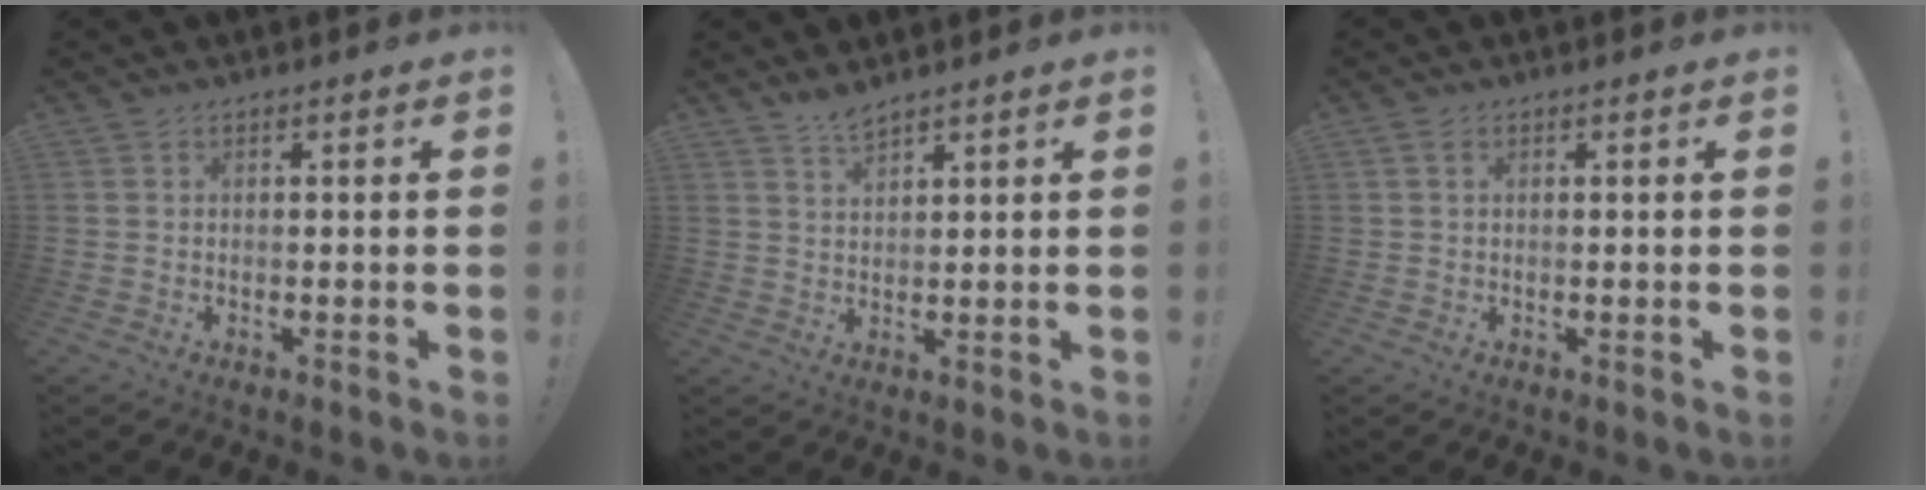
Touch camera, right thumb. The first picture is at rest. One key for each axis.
{"total": 3.5, "fx": 3.2, "fy": 0.4, "fz": 1.4, "tx": -0.019, "ty": -0.024, "tz": 0.055}
{"total": 1.5, "fx": 0.6, "fy": 1.1, "fz": 0.9, "tx": -0.014, "ty": 0.003, "tz": 0.010}